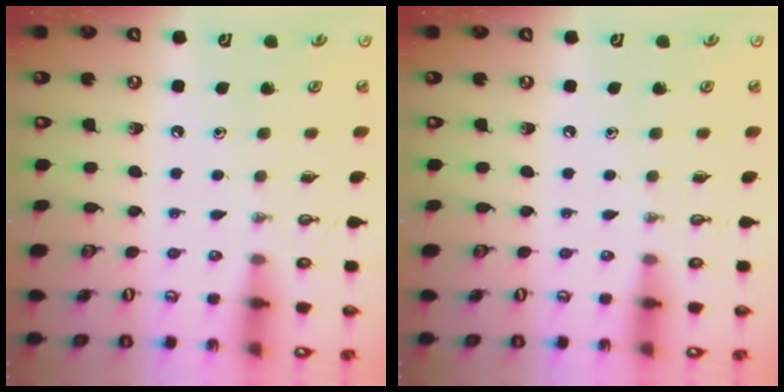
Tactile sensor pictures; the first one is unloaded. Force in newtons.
{"total": 0.0}